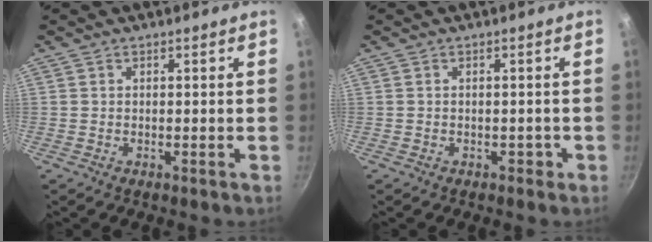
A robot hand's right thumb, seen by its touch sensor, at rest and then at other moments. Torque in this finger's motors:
{"motor_torque": [0.05, 0.62, -0.28, 0.15, 0.06]}